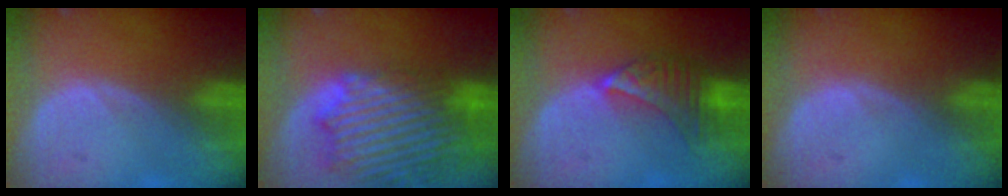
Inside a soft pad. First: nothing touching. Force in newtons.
{"total": 14.6, "press": 12.4, "slide": 7.6}
{"total": 6.8, "press": 6.1, "slide": 2.9}
{"total": 0.0}